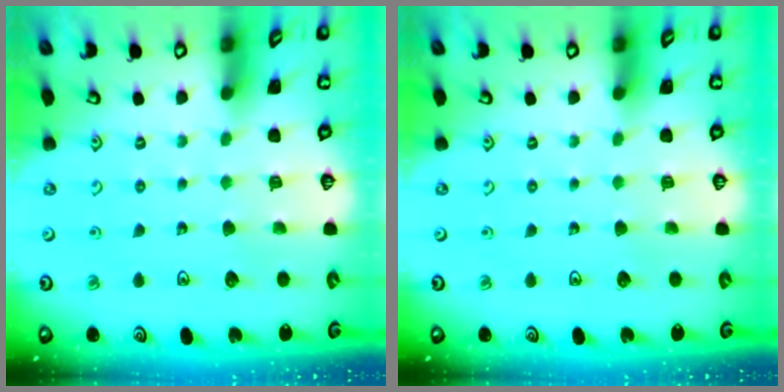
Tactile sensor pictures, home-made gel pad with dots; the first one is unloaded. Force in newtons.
{"total": 0.0}